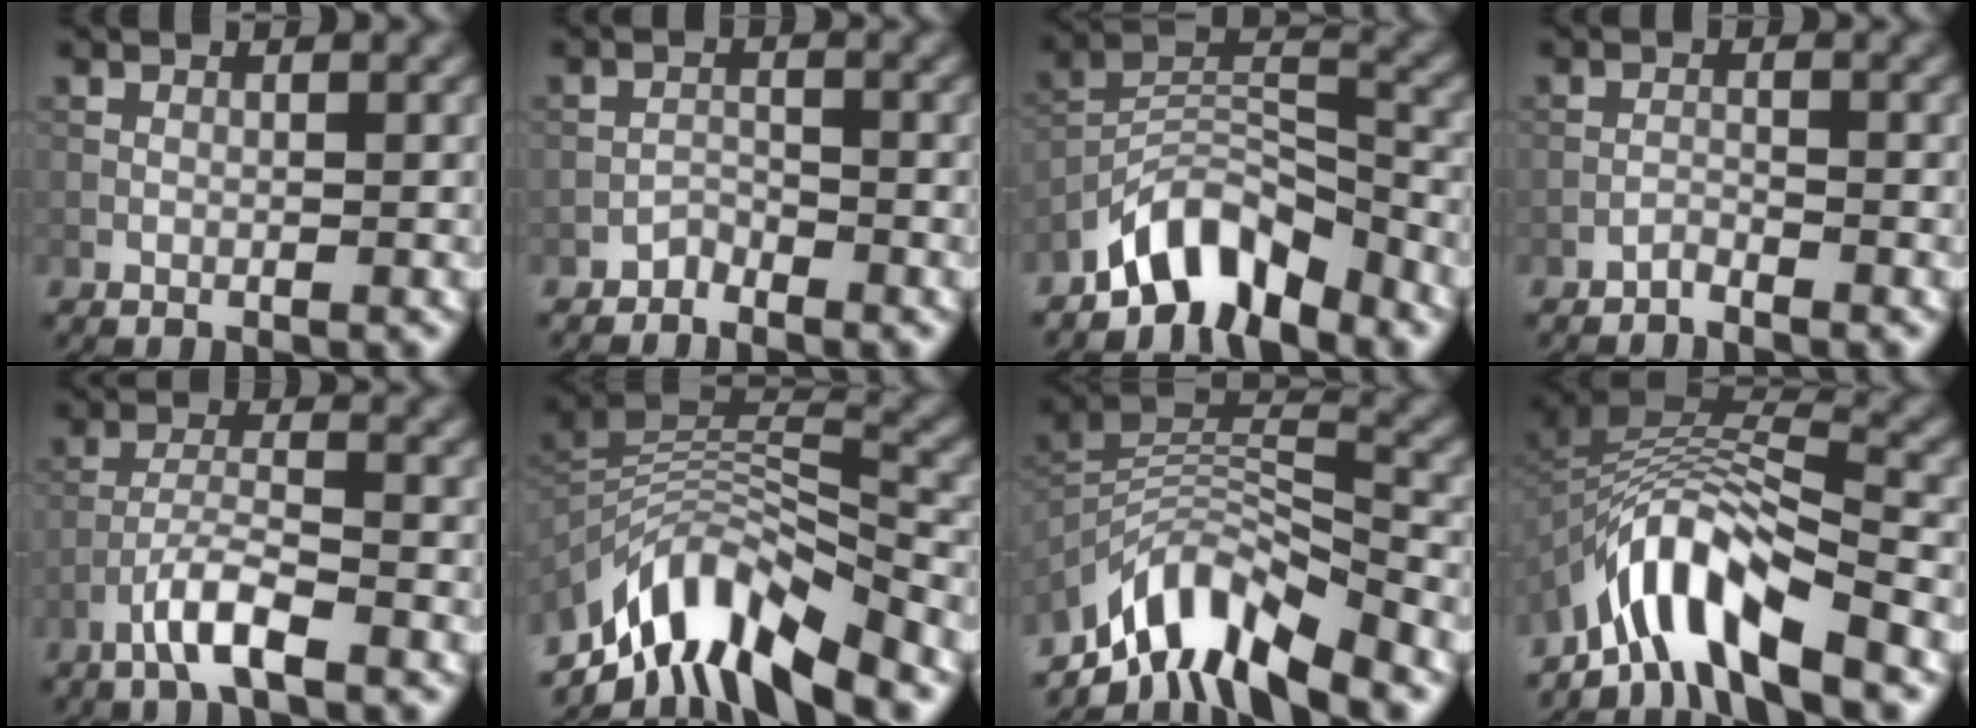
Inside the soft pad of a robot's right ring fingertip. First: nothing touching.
{"total": 1.2, "force": [-1.1, 0.4, 0.0], "torque": [0.004, 0.007, -0.023]}
{"total": 6.9, "force": [-5.6, 2.6, 3.1], "torque": [-0.041, 0.004, -0.113]}
{"total": 0.9, "force": [-0.9, 0.0, 0.0], "torque": [0.002, 0.005, -0.021]}
{"total": 4.2, "force": [-2.7, 0.9, 3.2], "torque": [-0.063, 0.008, -0.058]}
{"total": 10.0, "force": [-7.0, 3.4, 6.2], "torque": [-0.108, 0.007, -0.132]}
{"total": 9.0, "force": [-7.0, 2.7, 5.1], "torque": [-0.085, -0.002, -0.135]}
{"total": 8.6, "force": [-5.6, 2.6, 6.0], "torque": [-0.091, 0.011, -0.112]}